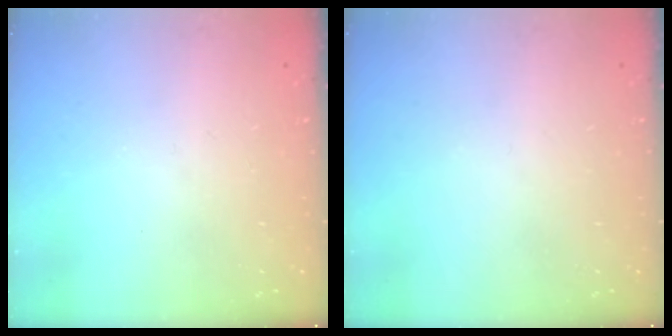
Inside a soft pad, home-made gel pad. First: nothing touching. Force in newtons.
{"total": 0.0}